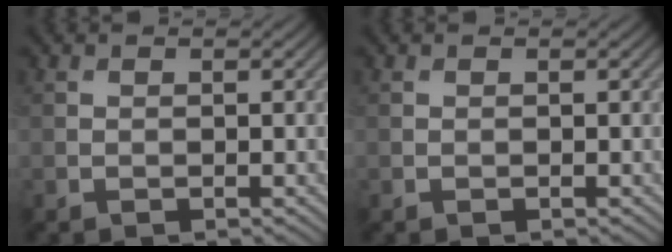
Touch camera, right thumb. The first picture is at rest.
{"total": 0.0}